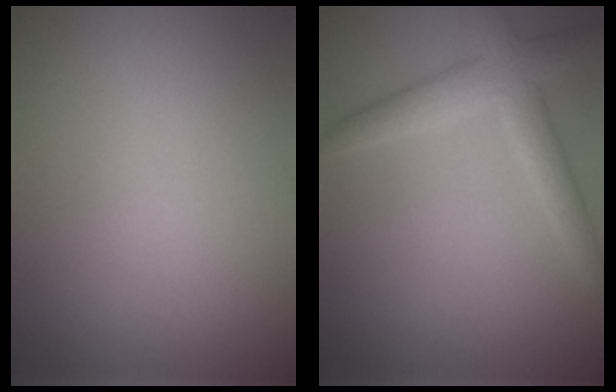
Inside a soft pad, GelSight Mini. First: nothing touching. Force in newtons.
{"total": 3.5, "press": 3.5, "slide": 0.1}